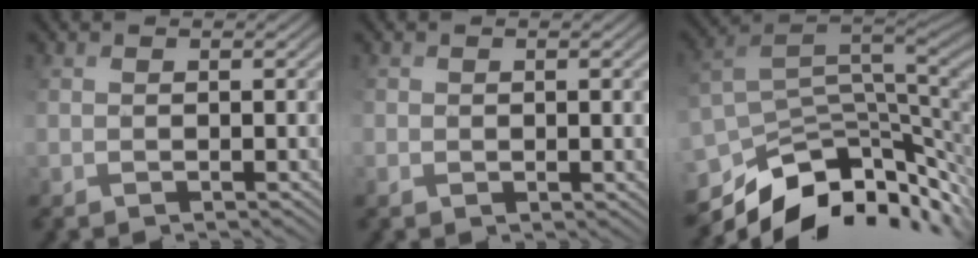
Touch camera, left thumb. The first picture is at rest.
{"total": 1.0, "force": [-0.1, 0.5, 0.8], "torque": [-0.023, -0.006, 0.011]}
{"total": 12.5, "force": [-4.8, 7.4, 8.9], "torque": [-0.198, -0.021, -0.066]}